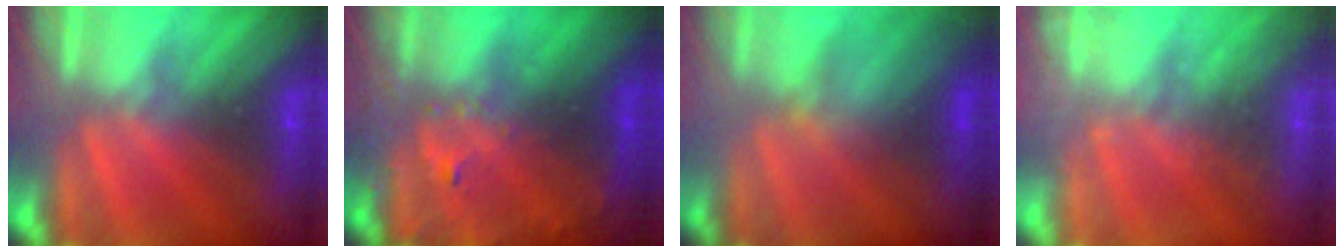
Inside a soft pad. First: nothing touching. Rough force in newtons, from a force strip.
{"total": 8.4}
{"total": 3.4}
{"total": 1.9}